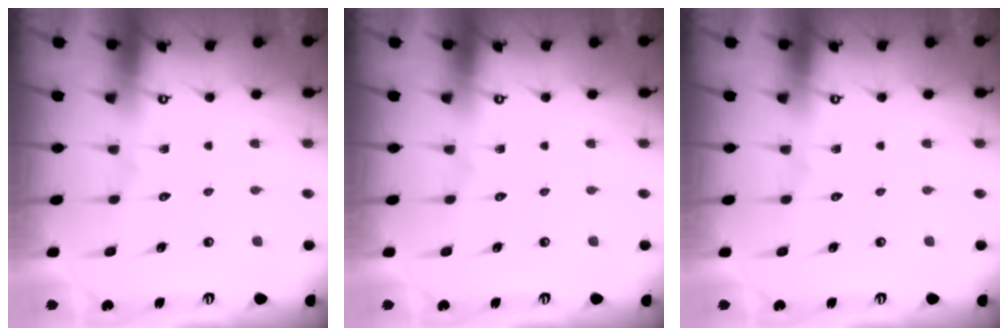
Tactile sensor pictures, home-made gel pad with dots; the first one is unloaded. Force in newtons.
{"total": 0.0}
{"total": 0.0}